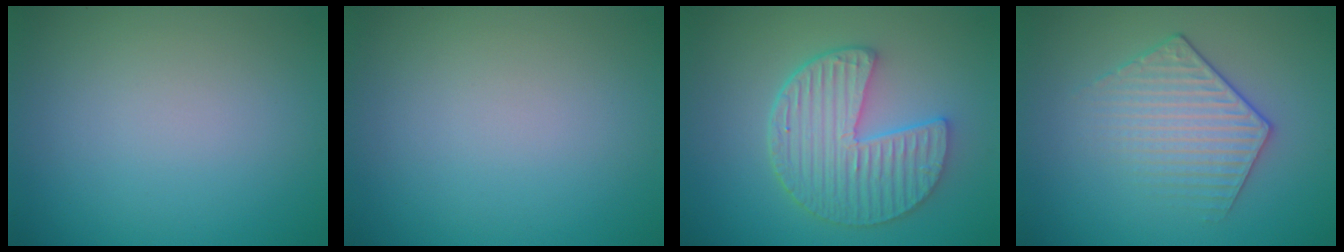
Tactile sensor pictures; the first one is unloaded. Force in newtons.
{"total": 0.0}
{"total": 6.0, "press": 4.8, "slide": 3.6}
{"total": 3.6, "press": 3.2, "slide": 1.6}